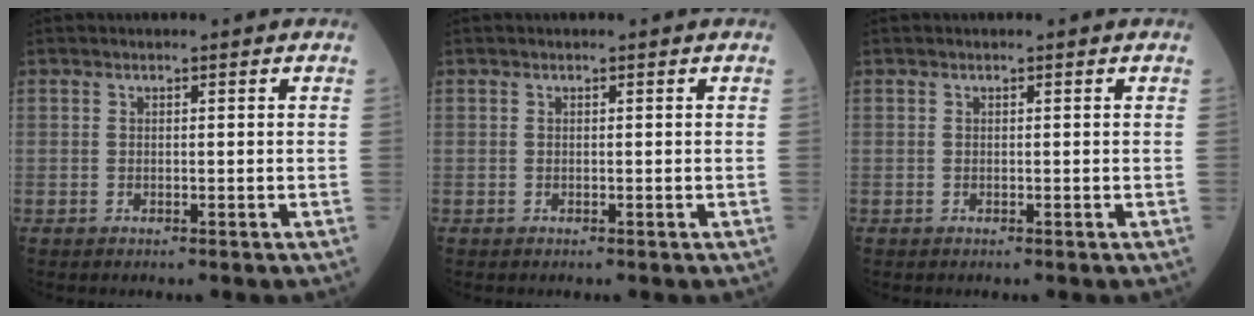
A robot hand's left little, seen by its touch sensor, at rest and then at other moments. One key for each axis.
{"total": 0.0}
{"total": 0.0}